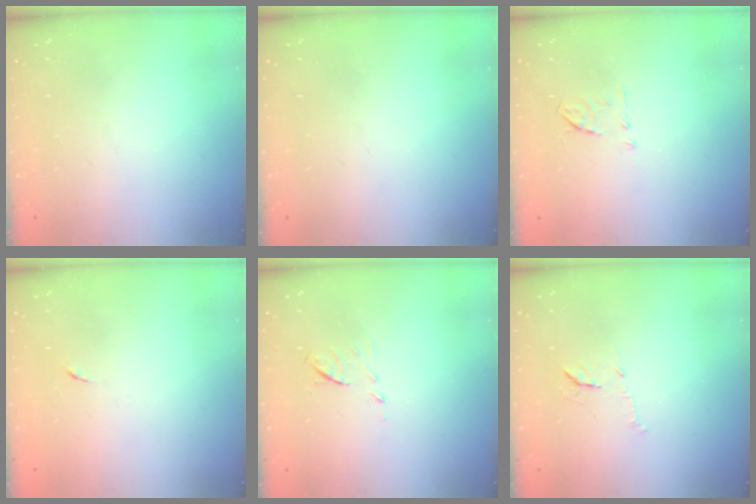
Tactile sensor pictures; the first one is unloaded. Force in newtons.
{"total": 0.0}
{"total": 5.3, "press": 5.2, "slide": 0.8}
{"total": 4.0, "press": 3.9, "slide": 0.8}
{"total": 5.8, "press": 5.8, "slide": 0.8}
{"total": 9.1, "press": 9.1, "slide": 0.4}